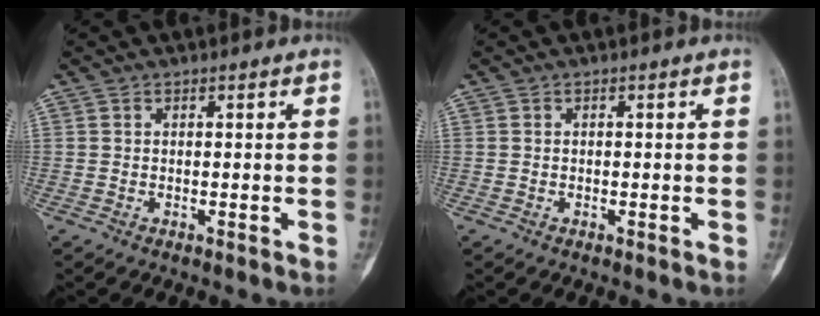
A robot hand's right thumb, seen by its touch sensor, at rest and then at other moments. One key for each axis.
{"total": 0.0}